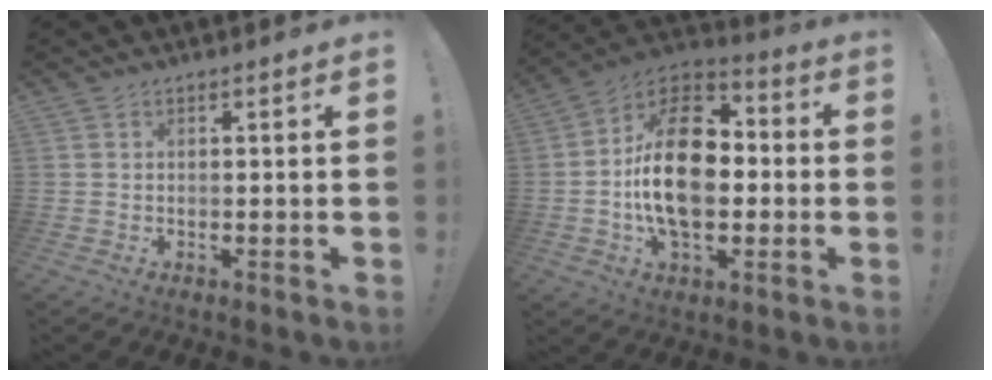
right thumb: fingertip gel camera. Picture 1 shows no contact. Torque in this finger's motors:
{"motor_torque": [1.08, 1.07, 0.30, 0.01, 0.19]}